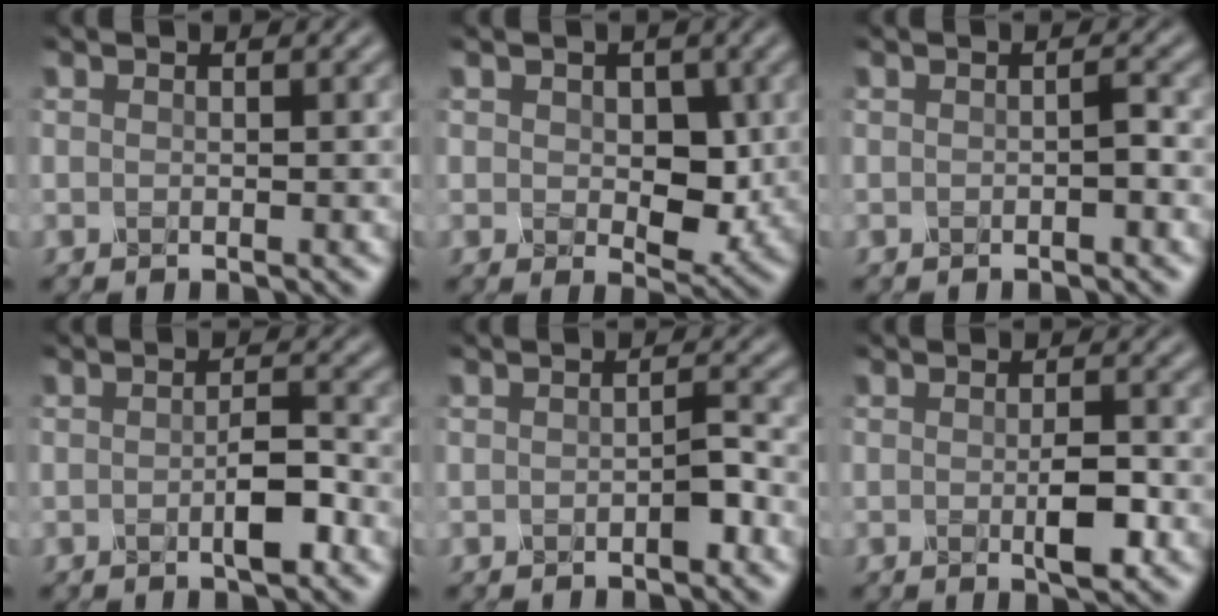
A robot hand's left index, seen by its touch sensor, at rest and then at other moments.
{"total": 3.6, "force": [0.1, 2.5, 2.6], "torque": [-0.039, -0.006, 0.003]}
{"total": 0.9, "force": [-0.5, 0.0, 0.8], "torque": [-0.012, 0.008, -0.007]}
{"total": 2.4, "force": [-1.0, 0.5, 2.2], "torque": [-0.045, 0.005, -0.018]}
{"total": 1.2, "force": [-0.7, 0.1, 1.0], "torque": [-0.020, 0.007, -0.013]}
{"total": 2.5, "force": [-0.6, 0.5, 2.4], "torque": [-0.050, -0.001, -0.009]}